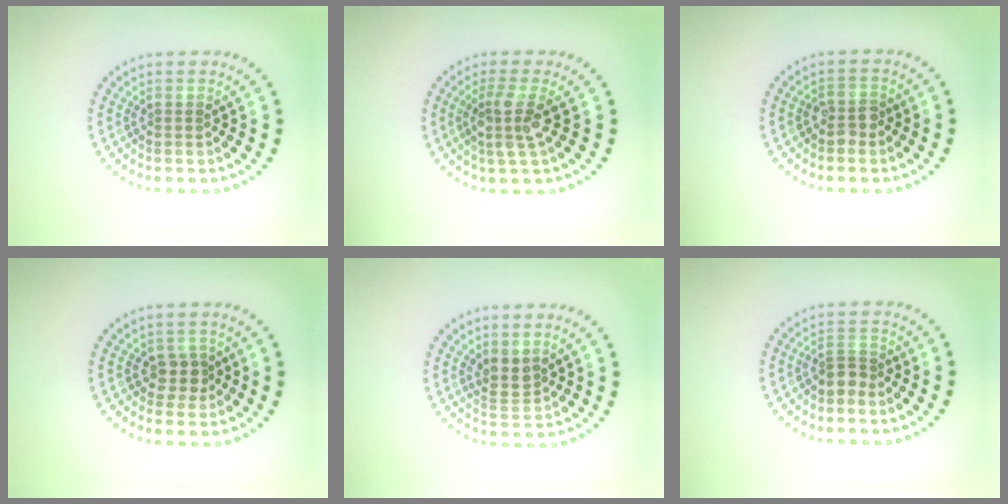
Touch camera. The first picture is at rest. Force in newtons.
{"total": 3.0, "press": 2.4, "slide": 1.8}
{"total": 1.7, "press": 1.7, "slide": 0.4}
{"total": 1.9, "press": 1.6, "slide": 1.0}
{"total": 2.0, "press": 1.6, "slide": 1.1}
{"total": 1.5, "press": 1.1, "slide": 1.1}